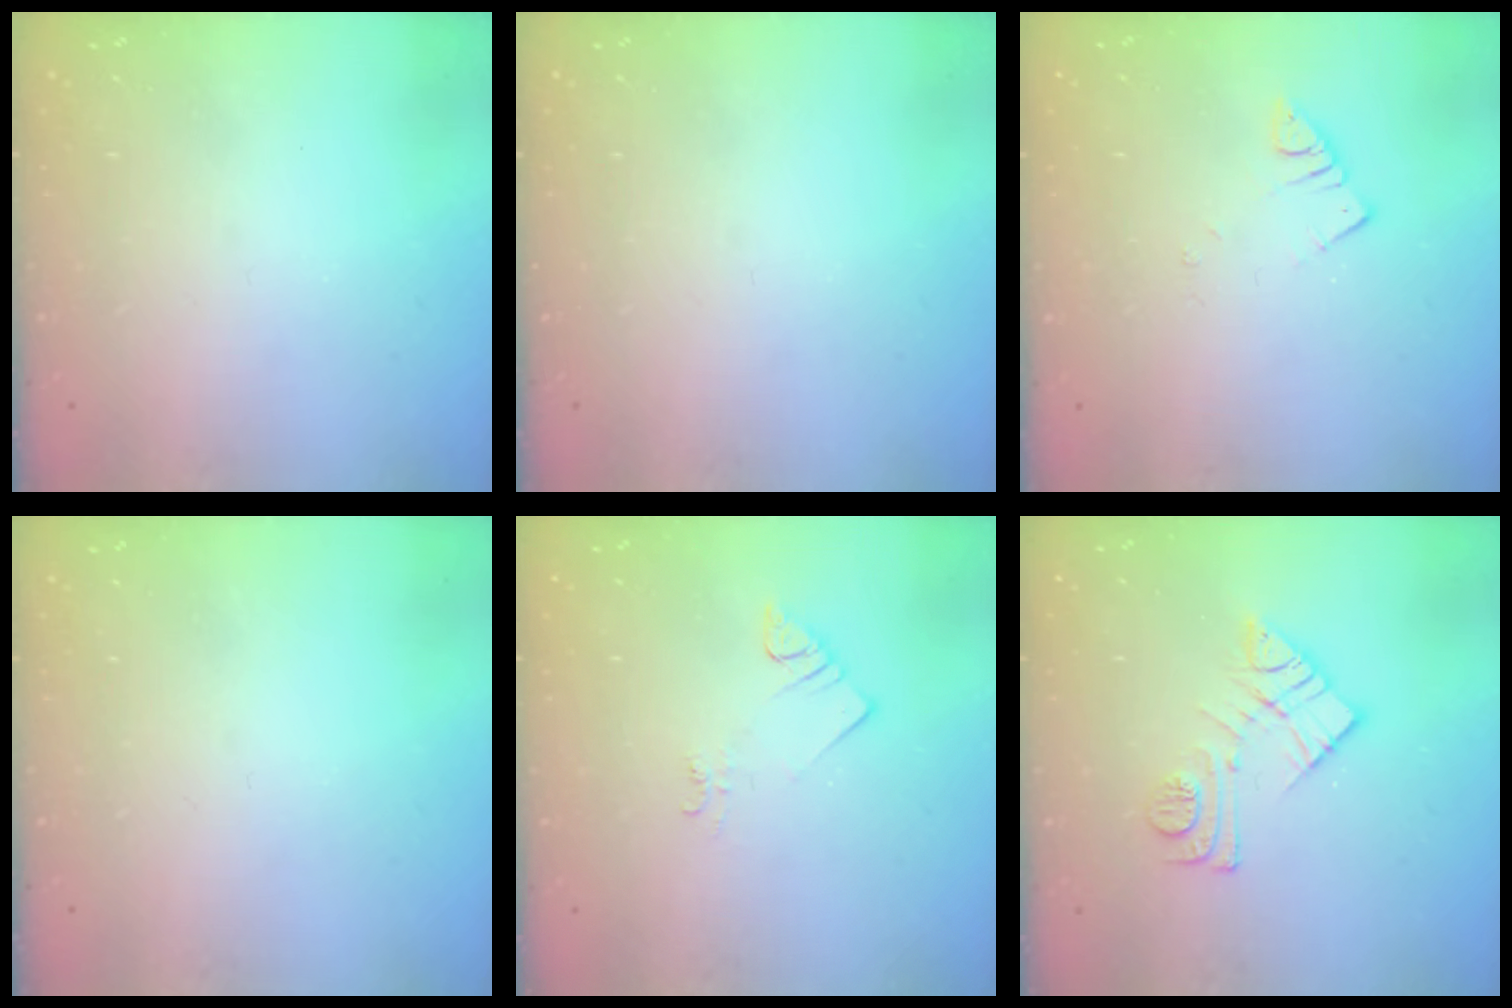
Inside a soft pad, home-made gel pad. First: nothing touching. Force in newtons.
{"total": 0.0}
{"total": 2.5, "press": 2.5, "slide": 0.3}
{"total": 0.0}
{"total": 2.1, "press": 2.0, "slide": 0.5}
{"total": 11.3, "press": 11.3, "slide": 0.4}